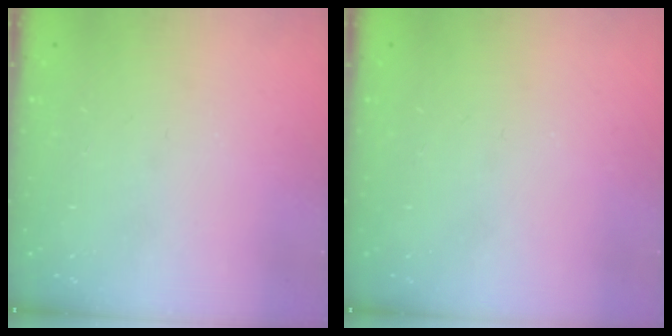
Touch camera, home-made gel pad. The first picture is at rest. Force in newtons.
{"total": 0.0}